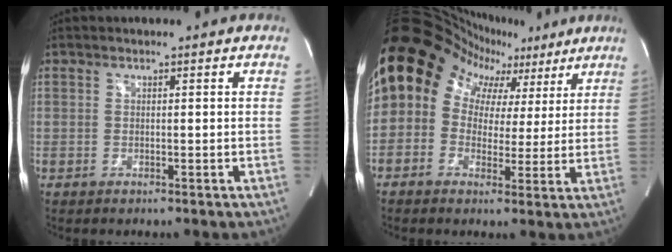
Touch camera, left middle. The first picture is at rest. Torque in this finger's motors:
{"motor_torque": [1.52, -0.61, 1.05, 0.21]}